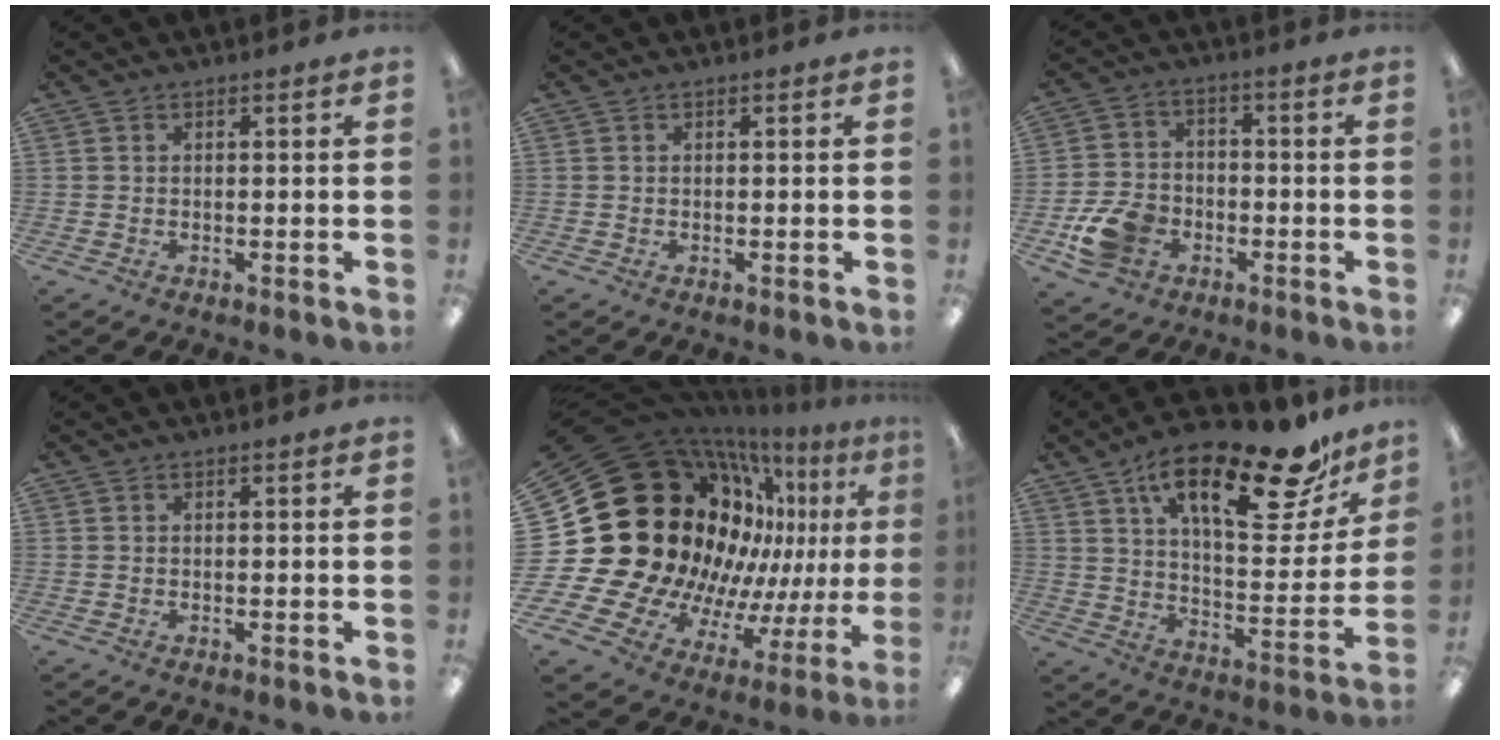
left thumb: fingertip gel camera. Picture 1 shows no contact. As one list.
[{"total": 0.0}, {"total": 10.0, "force": [-4.2, 7.6, 4.9], "torque": [-0.112, 0.027, -0.072]}, {"total": 0.0}, {"total": 35.9, "force": [10.0, 26.5, 22.0], "torque": [-0.357, -0.134, 0.279]}, {"total": 24.2, "force": [16.1, 8.1, 16.2], "torque": [-0.235, -0.098, 0.258]}]